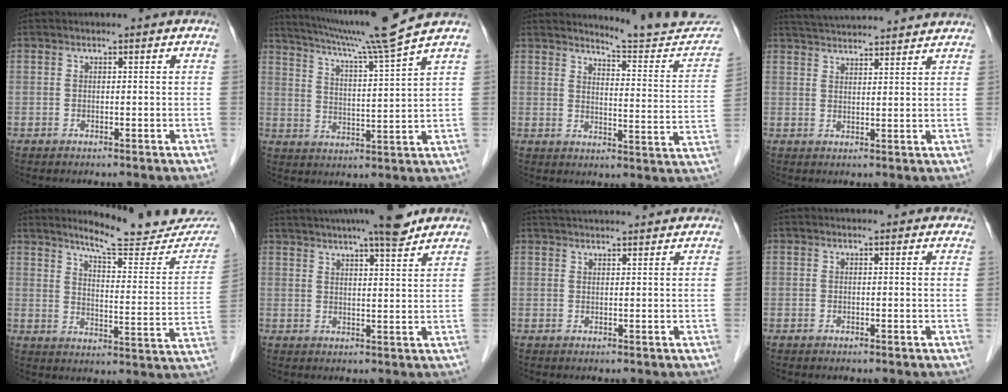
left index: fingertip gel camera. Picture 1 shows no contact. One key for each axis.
{"total": 12.3, "fx": 10.6, "fy": -3.4, "fz": 5.3, "tx": -0.102, "ty": -0.027, "tz": 0.171}
{"total": 13.4, "fx": 13.2, "fy": 0.0, "fz": 2.3, "tx": -0.021, "ty": -0.081, "tz": 0.155}
{"total": 13.1, "fx": 12.4, "fy": 0.8, "fz": 4.1, "tx": -0.076, "ty": 0.033, "tz": 0.177}
{"total": 18.4, "fx": 17.0, "fy": 1.7, "fz": 6.9, "tx": -0.090, "ty": -0.080, "tz": 0.209}
{"total": 13.2, "fx": 11.2, "fy": 0.7, "fz": 6.9, "tx": -0.113, "ty": 0.018, "tz": 0.155}
{"total": 10.7, "fx": 10.0, "fy": 0.4, "fz": 3.7, "tx": -0.059, "ty": 0.033, "tz": 0.136}
{"total": 3.6, "fx": 3.3, "fy": 1.0, "fz": 0.9, "tx": -0.011, "ty": 0.012, "tz": 0.029}